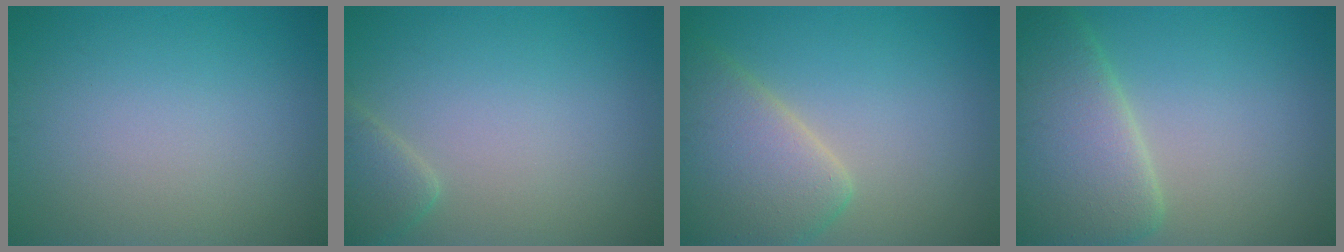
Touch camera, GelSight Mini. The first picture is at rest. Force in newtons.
{"total": 2.2, "press": 2.2, "slide": 0.1}
{"total": 6.9, "press": 6.8, "slide": 0.4}
{"total": 7.5, "press": 7.5, "slide": 0.4}